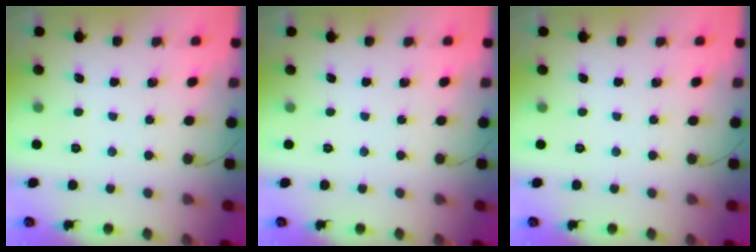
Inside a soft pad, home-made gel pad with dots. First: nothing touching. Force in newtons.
{"total": 0.0}
{"total": 0.0}